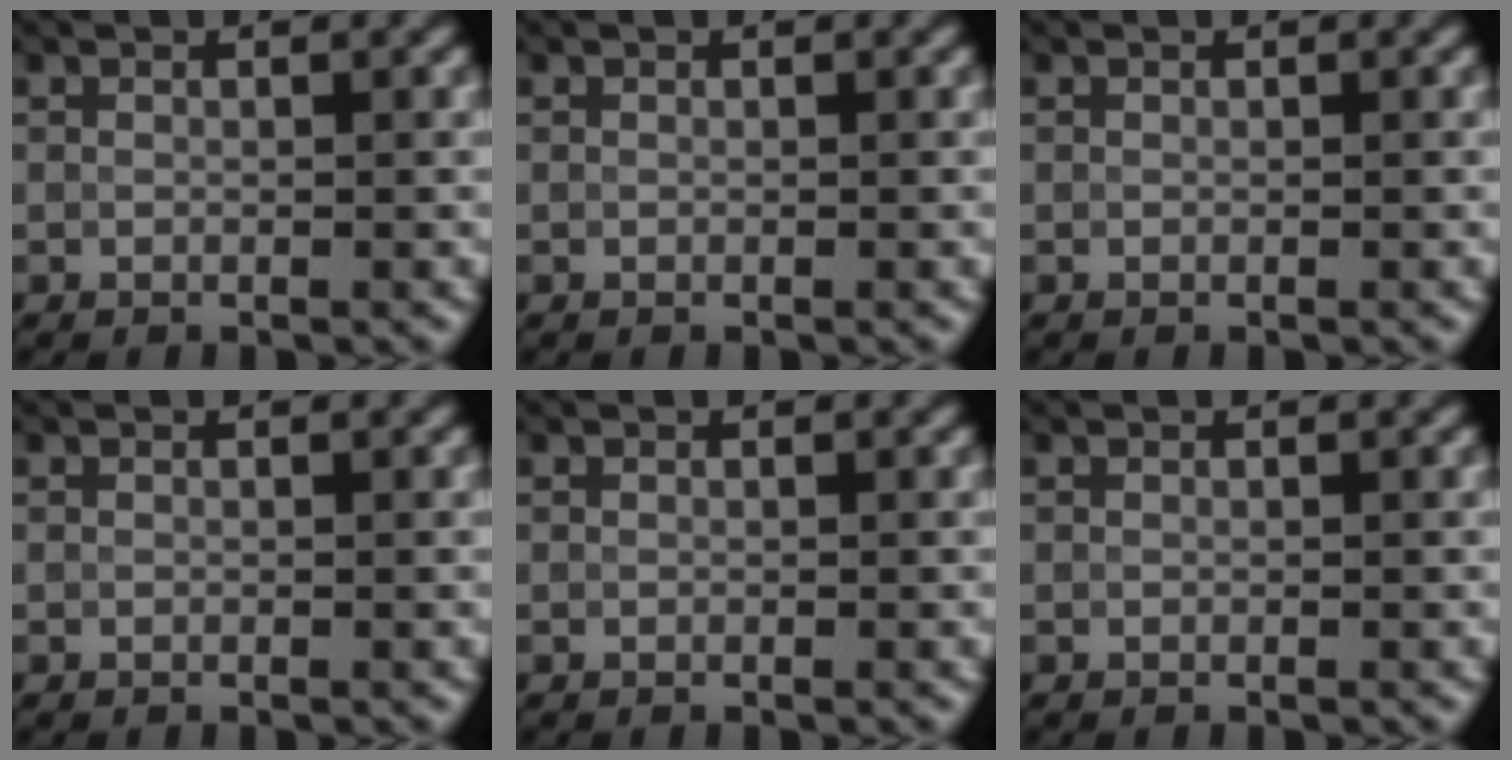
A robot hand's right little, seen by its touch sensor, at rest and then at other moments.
{"total": 0.0}
{"total": 0.0}
{"total": 0.0}
{"total": 0.0}
{"total": 0.0}